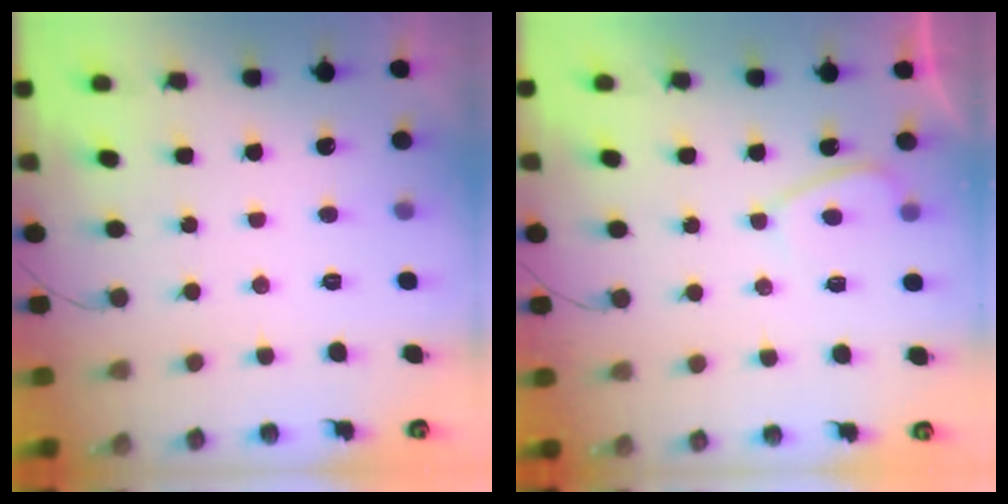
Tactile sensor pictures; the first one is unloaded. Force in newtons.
{"total": 2.8, "press": 2.7, "slide": 0.7}